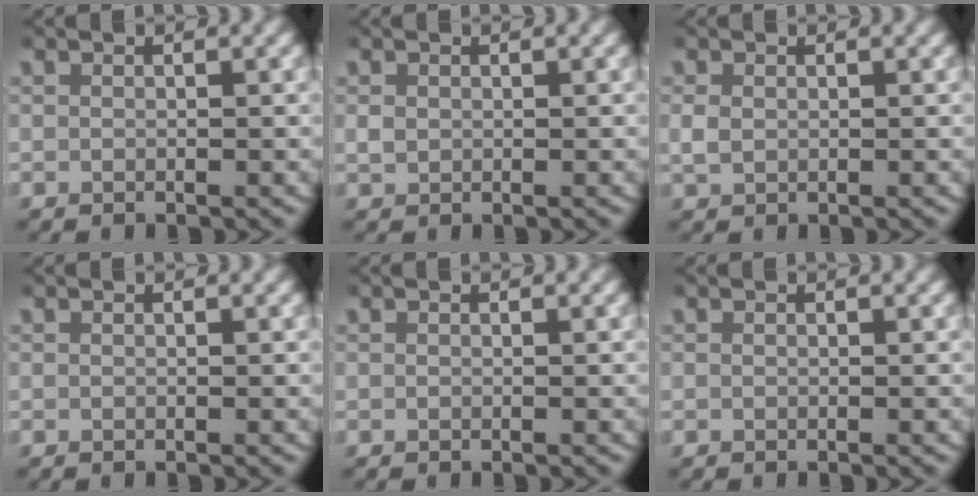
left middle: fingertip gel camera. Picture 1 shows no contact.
{"total": 0.9, "force": [0.1, 0.9, 0.3], "torque": [-0.013, 0.000, 0.007]}
{"total": 1.5, "force": [0.1, 1.3, 0.8], "torque": [-0.024, -0.002, 0.009]}
{"total": 0.0}
{"total": 0.0}
{"total": 0.0}